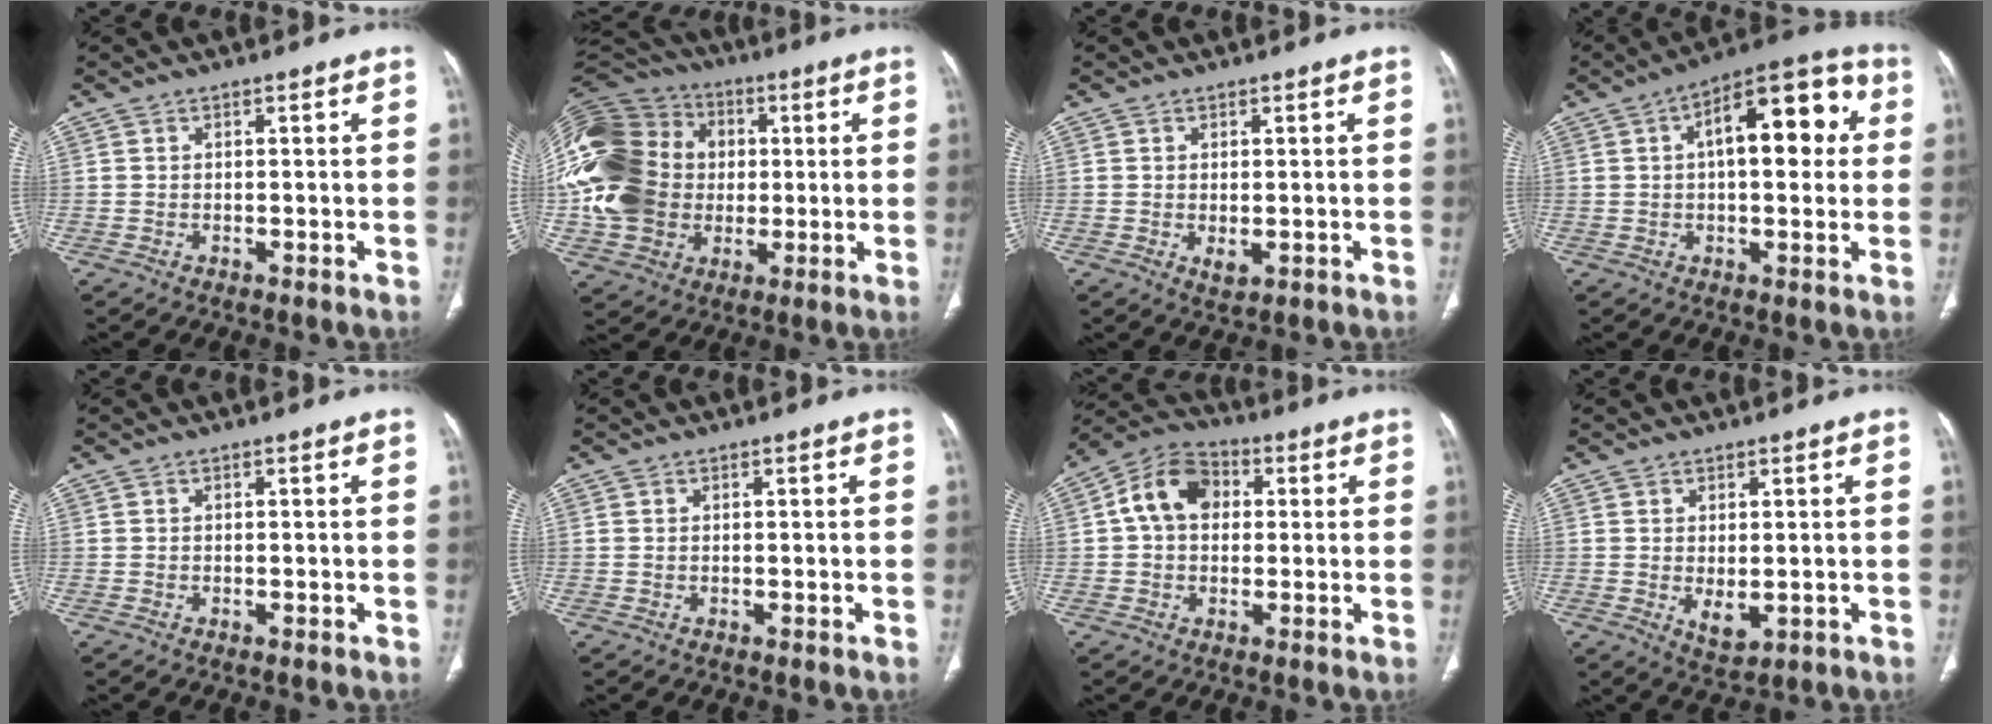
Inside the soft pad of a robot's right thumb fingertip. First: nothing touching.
{"total": 27.3, "force": [1.1, 22.0, 16.1], "torque": [-0.363, 0.037, 0.029]}
{"total": 2.1, "force": [-0.4, 1.2, 1.8], "torque": [-0.027, -0.006, 0.002]}
{"total": 16.4, "force": [3.5, 7.5, 14.1], "torque": [-0.168, 0.030, 0.044]}
{"total": 0.0}
{"total": 0.0}
{"total": 10.5, "force": [1.8, 7.8, 6.7], "torque": [-0.103, 0.024, 0.020]}
{"total": 3.9, "force": [-0.5, 2.1, 3.3], "torque": [-0.048, -0.010, 0.007]}